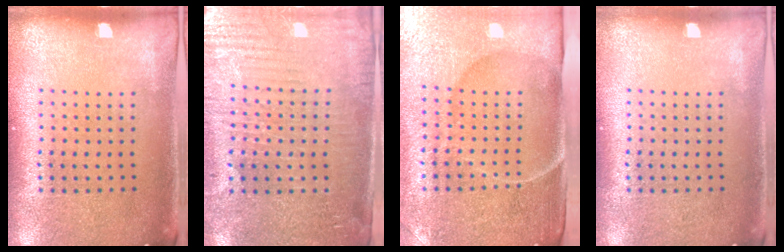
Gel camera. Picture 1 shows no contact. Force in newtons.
{"total": 3.7, "press": 3.5, "slide": 1.4}
{"total": 4.7, "press": 4.0, "slide": 2.5}
{"total": 0.0}